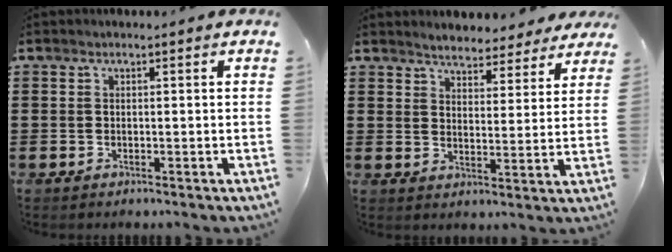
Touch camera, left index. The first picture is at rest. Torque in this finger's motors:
{"motor_torque": [2.14, 0.00, 0.37, 0.08]}